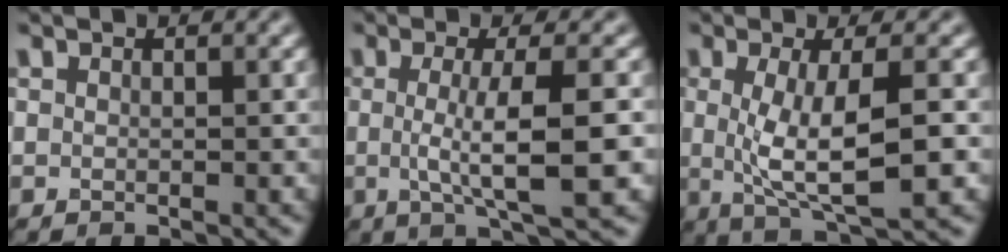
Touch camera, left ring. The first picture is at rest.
{"total": 5.9, "force": [-0.3, 1.3, 5.7], "torque": [-0.092, -0.003, -0.007]}
{"total": 6.4, "force": [-0.2, 1.6, 6.2], "torque": [-0.111, -0.008, -0.001]}